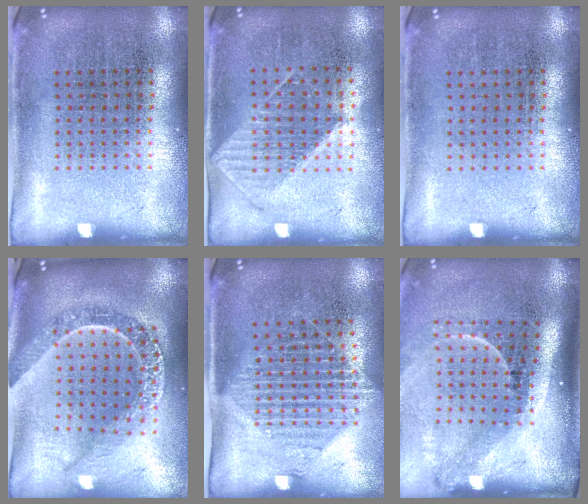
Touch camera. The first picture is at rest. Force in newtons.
{"total": 1.0, "press": 0.9, "slide": 0.3}
{"total": 0.0}
{"total": 2.5, "press": 2.0, "slide": 1.4}
{"total": 1.6, "press": 1.3, "slide": 0.9}
{"total": 2.2, "press": 1.5, "slide": 1.7}